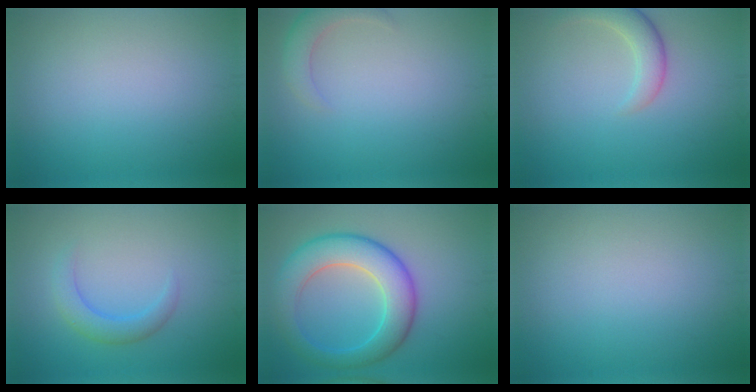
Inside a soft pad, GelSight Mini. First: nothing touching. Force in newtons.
{"total": 2.5, "press": 2.5, "slide": 0.3}
{"total": 3.1, "press": 3.1, "slide": 0.3}
{"total": 2.4, "press": 2.4, "slide": 0.1}
{"total": 7.4, "press": 7.4, "slide": 0.2}
{"total": 0.0}